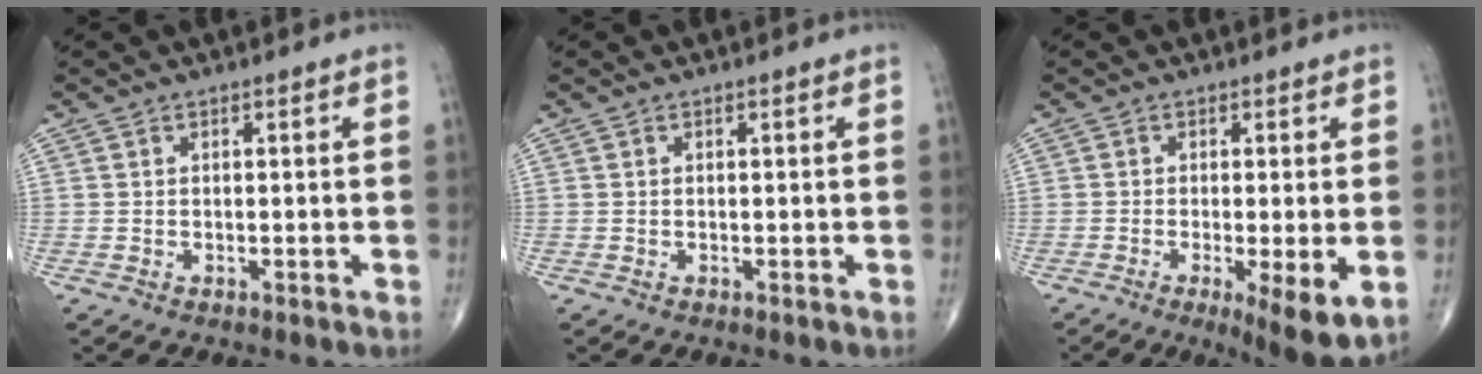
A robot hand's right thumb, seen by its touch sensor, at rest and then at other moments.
{"total": 0.0}
{"total": 8.3, "force": [-2.3, 1.9, 7.8], "torque": [-0.121, -0.024, -0.036]}